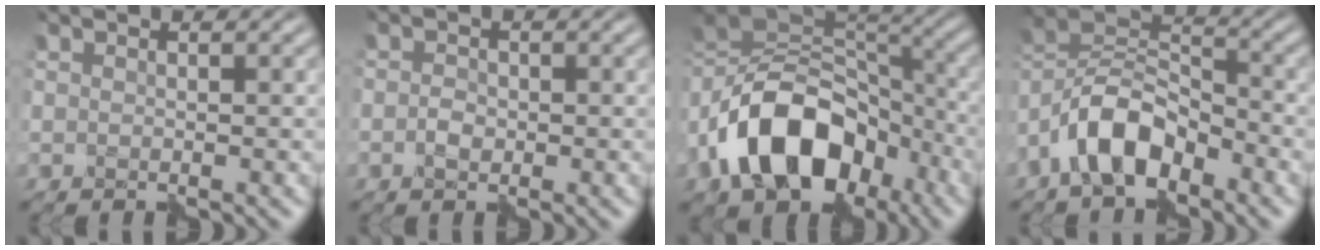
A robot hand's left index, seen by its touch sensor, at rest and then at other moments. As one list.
[{"total": 1.4, "force": [-0.7, 0.9, 0.8], "torque": [-0.014, 0.002, -0.021]}, {"total": 13.5, "force": [-6.4, 8.6, 8.2], "torque": [-0.150, 0.007, -0.128]}, {"total": 7.4, "force": [-4.9, 3.4, 4.4], "torque": [-0.075, 0.013, -0.107]}]